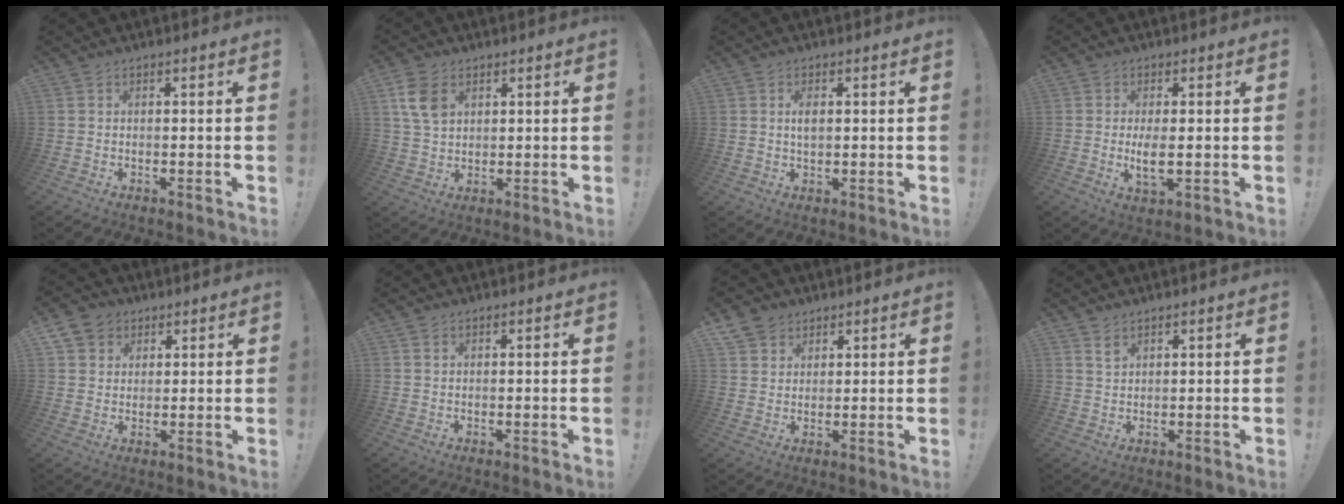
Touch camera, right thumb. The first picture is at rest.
{"total": 8.5, "force": [3.3, 6.0, 5.1], "torque": [-0.089, -0.001, 0.066]}
{"total": 2.9, "force": [0.7, 2.1, 1.9], "torque": [-0.023, -0.001, 0.008]}
{"total": 5.2, "force": [0.1, 1.6, 5.0], "torque": [-0.088, -0.015, -0.001]}
{"total": 6.7, "force": [3.4, 5.6, 1.4], "torque": [-0.019, -0.016, 0.067]}
{"total": 0.6, "force": [0.4, 0.5, 0.1], "torque": [0.002, -0.002, 0.006]}
{"total": 5.8, "force": [3.8, 4.3, 0.8], "torque": [-0.015, -0.020, 0.075]}
{"total": 2.1, "force": [1.7, 0.9, 0.9], "torque": [-0.006, -0.014, 0.029]}